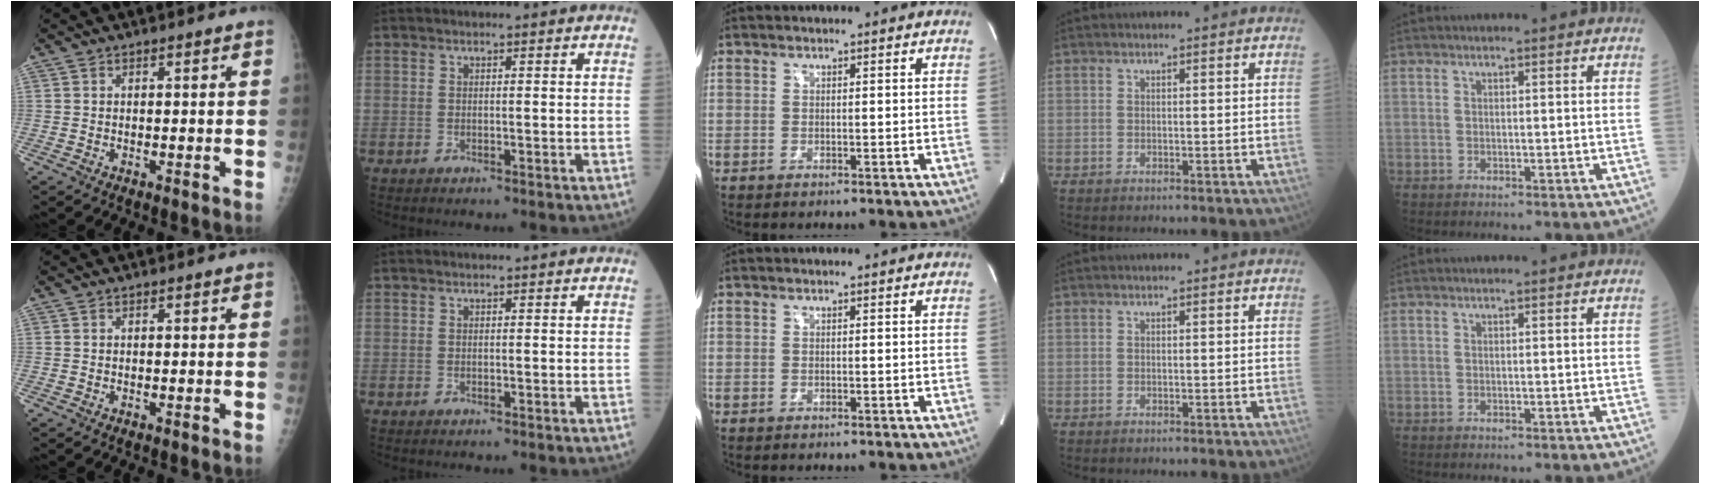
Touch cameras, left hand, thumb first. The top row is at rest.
{}